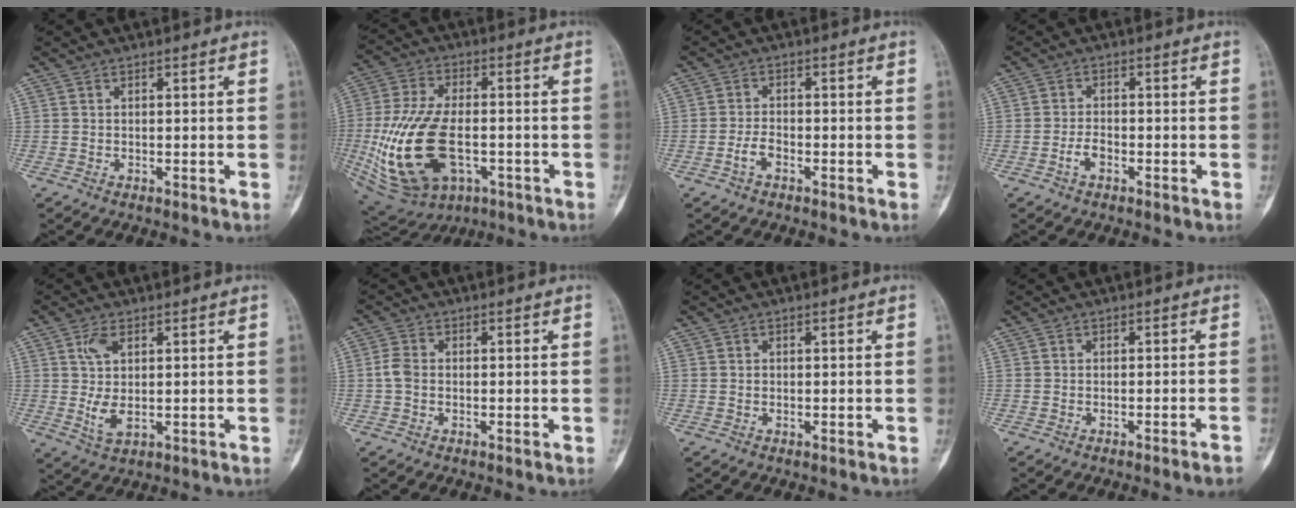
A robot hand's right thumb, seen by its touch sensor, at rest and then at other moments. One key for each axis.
{"total": 21.6, "fx": -4.4, "fy": 12.6, "fz": 17.0, "tx": -0.352, "ty": 0.003, "tz": -0.055}
{"total": 2.7, "fx": -1.5, "fy": 1.3, "fz": 1.8, "tx": -0.038, "ty": 0.012, "tz": -0.031}
{"total": 2.5, "fx": -1.3, "fy": 1.3, "fz": 1.7, "tx": -0.035, "ty": 0.010, "tz": -0.027}
{"total": 6.0, "fx": 1.1, "fy": 3.0, "fz": 5.1, "tx": -0.105, "ty": -0.003, "tz": 0.026}
{"total": 2.7, "fx": -0.4, "fy": 1.9, "fz": 1.9, "tx": -0.039, "ty": 0.005, "tz": -0.016}
{"total": 0.0}
{"total": 3.0, "fx": -2.2, "fy": -0.2, "fz": 1.9, "tx": -0.028, "ty": 0.016, "tz": -0.022}